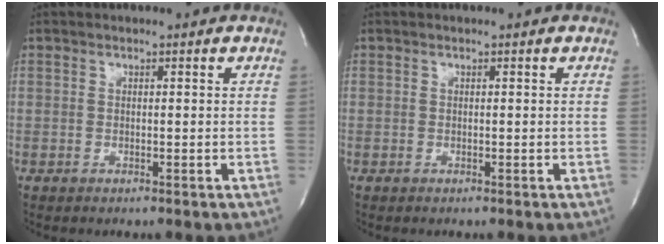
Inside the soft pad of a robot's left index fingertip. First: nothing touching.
{"total": 0.0}